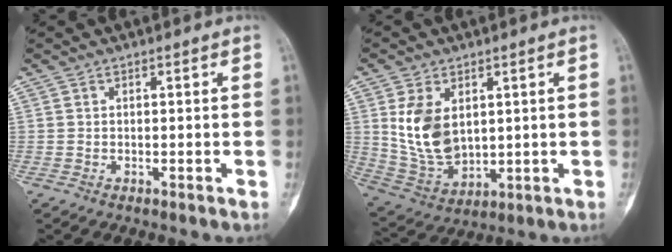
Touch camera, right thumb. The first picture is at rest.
{"total": 11.6, "force": [2.7, 7.5, 8.5], "torque": [-0.145, -0.016, 0.073]}